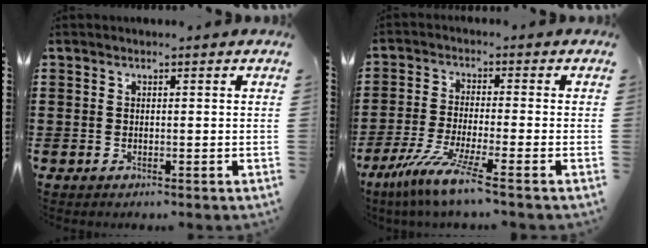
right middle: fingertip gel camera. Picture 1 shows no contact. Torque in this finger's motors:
{"motor_torque": [2.14, 0.00, 0.79, 0.21]}